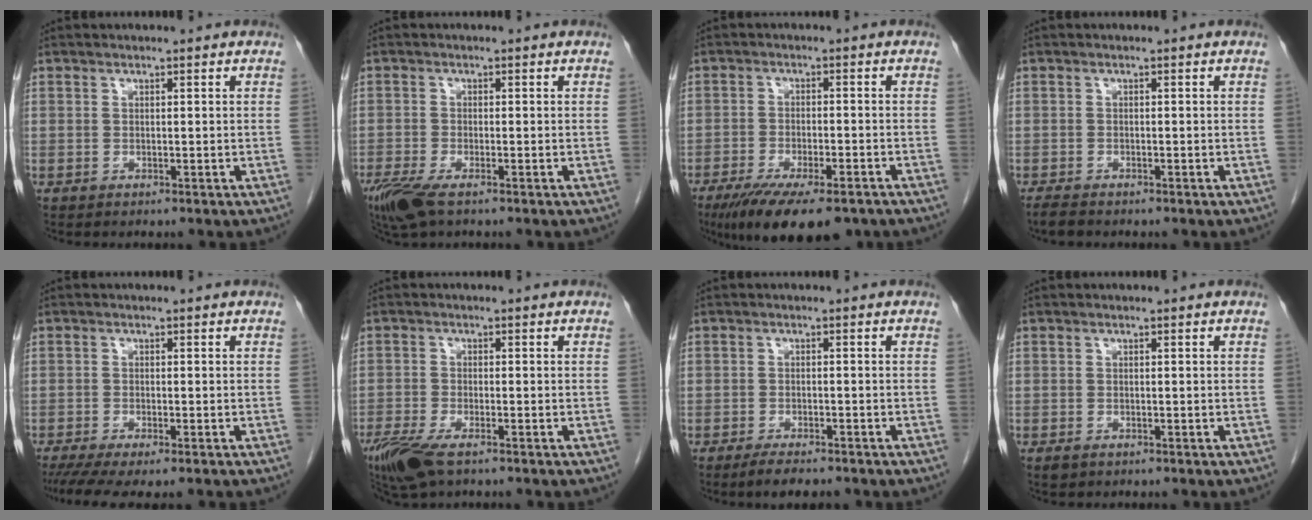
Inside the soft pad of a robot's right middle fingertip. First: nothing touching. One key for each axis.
{"total": 5.2, "fx": -3.4, "fy": 1.3, "fz": 3.7, "tx": -0.077, "ty": -0.014, "tz": -0.063}
{"total": 13.8, "fx": -10.2, "fy": 3.5, "fz": 8.7, "tx": -0.134, "ty": -0.023, "tz": -0.155}
{"total": 1.8, "fx": -1.6, "fy": 0.5, "fz": 0.8, "tx": -0.020, "ty": -0.004, "tz": -0.026}
{"total": 7.4, "fx": -5.9, "fy": 1.1, "fz": 4.4, "tx": -0.067, "ty": -0.016, "tz": -0.093}
{"total": 6.7, "fx": -4.5, "fy": 1.8, "fz": 4.6, "tx": -0.093, "ty": -0.016, "tz": -0.083}
{"total": 3.9, "fx": -3.1, "fy": 0.8, "fz": 2.1, "tx": -0.040, "ty": -0.008, "tz": -0.048}
{"total": 1.1, "fx": -0.7, "fy": 0.6, "fz": 0.6, "tx": -0.015, "ty": -0.001, "tz": -0.007}